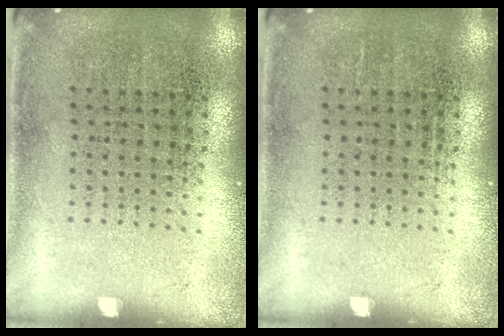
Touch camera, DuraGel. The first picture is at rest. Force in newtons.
{"total": 0.0}